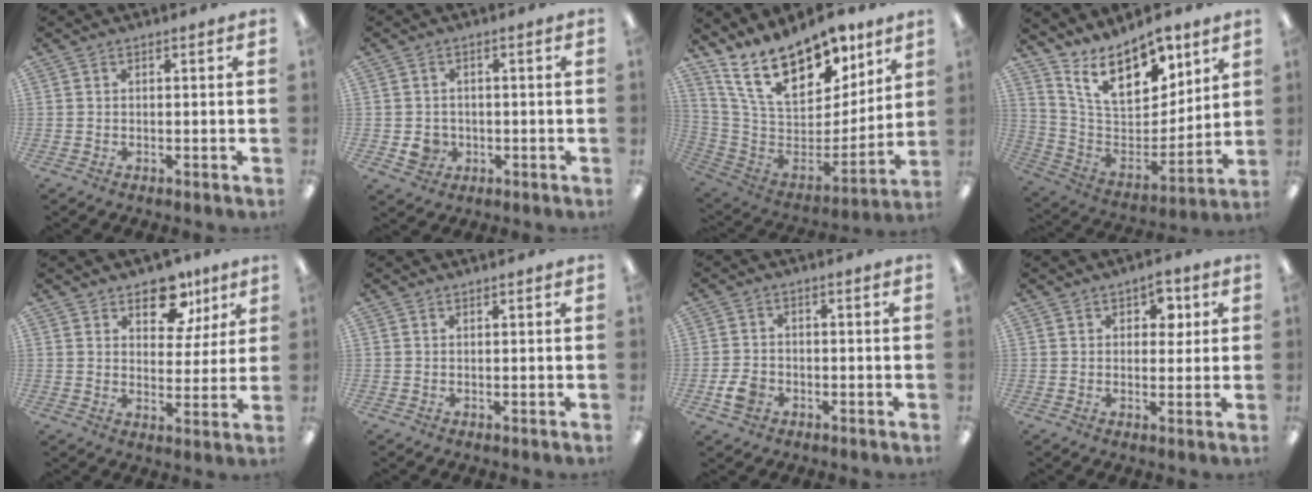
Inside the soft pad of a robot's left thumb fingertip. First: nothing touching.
{"total": 4.2, "force": [-0.8, 3.8, 1.5], "torque": [-0.011, 0.001, -0.013]}
{"total": 21.9, "force": [15.1, 10.5, 11.9], "torque": [-0.208, -0.101, 0.273]}
{"total": 18.1, "force": [12.2, 9.0, 9.9], "torque": [-0.171, -0.069, 0.218]}
{"total": 11.1, "force": [7.3, 6.6, 5.0], "torque": [-0.055, -0.037, 0.128]}
{"total": 0.7, "force": [0.6, 0.1, 0.1], "torque": [-0.002, 0.000, 0.012]}
{"total": 4.2, "force": [-1.6, 3.3, 2.2], "torque": [-0.047, 0.005, -0.029]}
{"total": 5.0, "force": [2.5, 3.3, 2.8], "torque": [-0.021, -0.007, 0.037]}